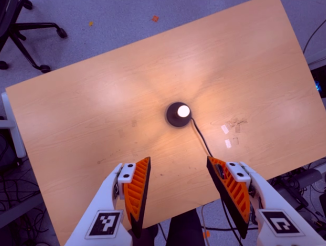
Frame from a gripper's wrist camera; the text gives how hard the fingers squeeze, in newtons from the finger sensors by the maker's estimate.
{"total": 0.0}